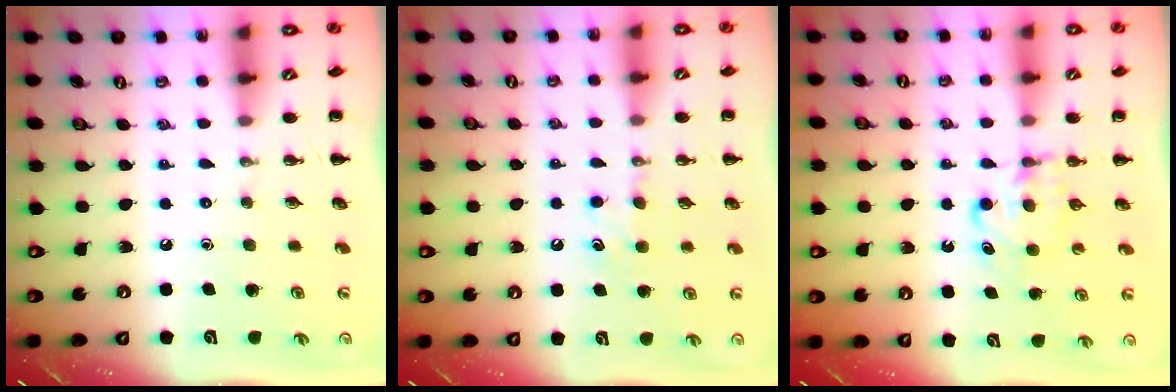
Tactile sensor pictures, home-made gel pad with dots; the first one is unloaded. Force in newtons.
{"total": 7.2, "press": 6.8, "slide": 2.1}
{"total": 6.0, "press": 5.9, "slide": 0.9}